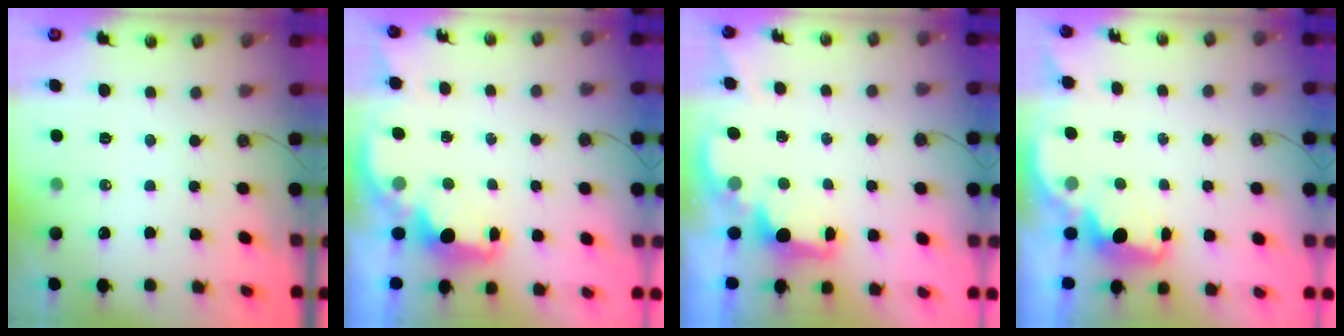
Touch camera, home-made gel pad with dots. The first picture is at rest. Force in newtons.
{"total": 2.4, "press": 2.2, "slide": 0.8}
{"total": 1.8, "press": 1.7, "slide": 0.6}
{"total": 1.9, "press": 1.8, "slide": 0.5}